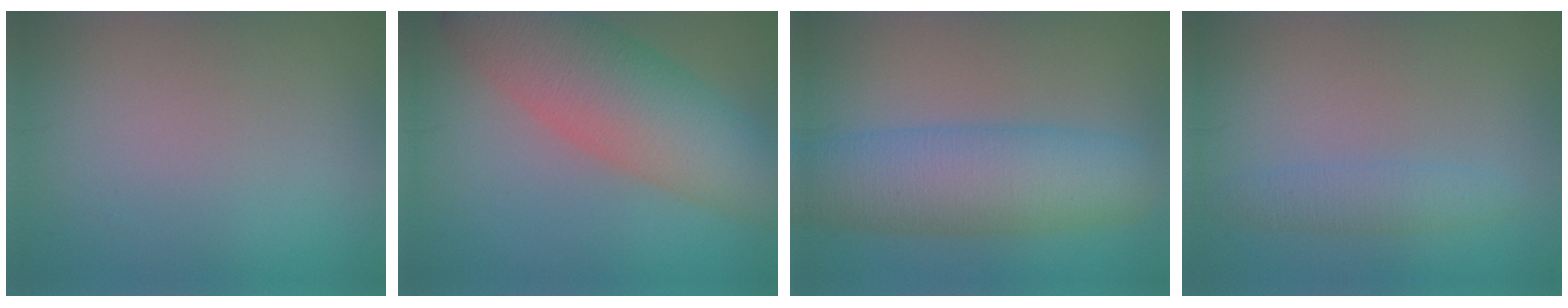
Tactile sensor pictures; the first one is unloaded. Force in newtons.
{"total": 9.3, "press": 9.3, "slide": 0.5}
{"total": 7.9, "press": 7.9, "slide": 0.1}
{"total": 2.0, "press": 2.0, "slide": 0.1}